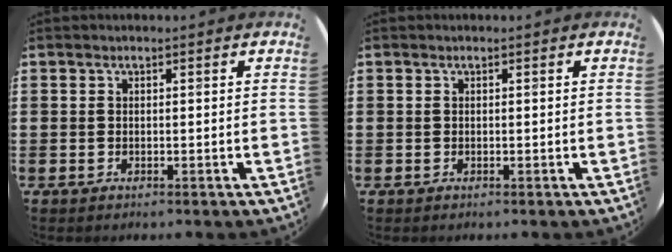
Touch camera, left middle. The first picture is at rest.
{"total": 0.0}